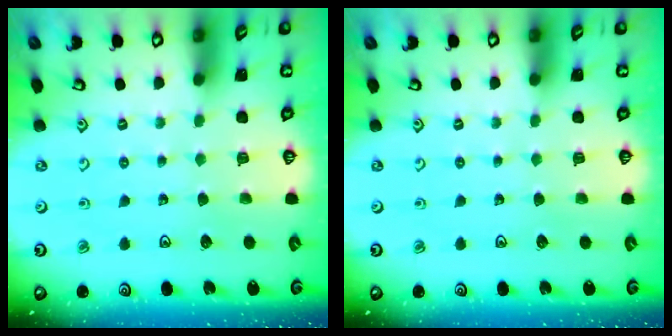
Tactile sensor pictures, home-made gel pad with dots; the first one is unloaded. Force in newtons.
{"total": 0.0}